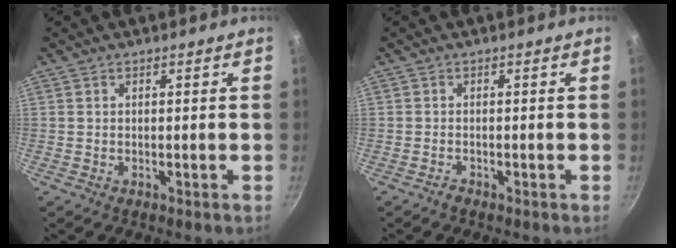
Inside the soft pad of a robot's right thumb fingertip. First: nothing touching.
{"total": 0.8, "force": [-0.7, 0.3, 0.2], "torque": [-0.007, 0.009, -0.012]}